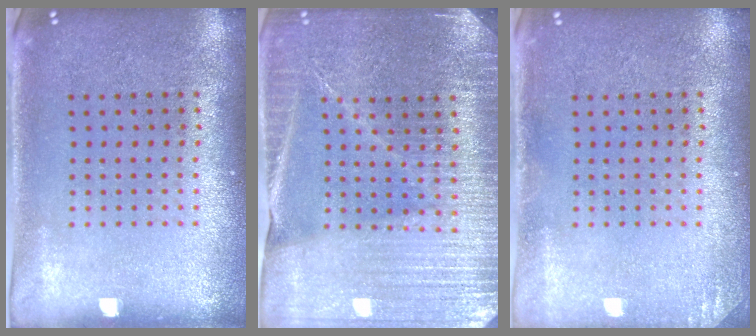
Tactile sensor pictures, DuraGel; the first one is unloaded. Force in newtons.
{"total": 4.3, "press": 4.0, "slide": 1.5}
{"total": 1.1, "press": 1.1, "slide": 0.1}